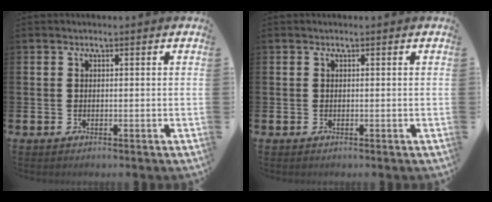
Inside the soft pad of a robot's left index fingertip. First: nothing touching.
{"total": 0.0}